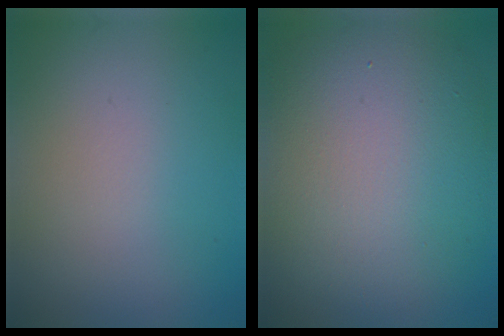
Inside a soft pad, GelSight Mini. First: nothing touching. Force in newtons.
{"total": 11.9, "press": 11.8, "slide": 0.5}